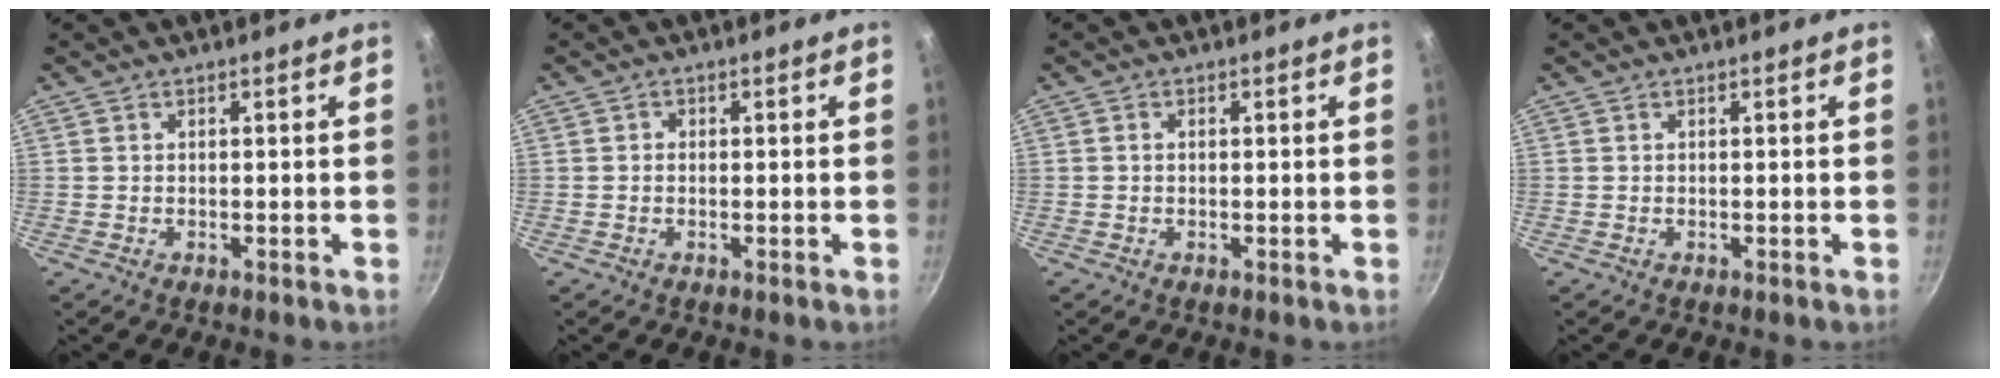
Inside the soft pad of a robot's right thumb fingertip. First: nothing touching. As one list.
[{"total": 0.7, "force": [-0.2, 0.6, 0.1], "torque": [0.000, 0.003, -0.004]}, {"total": 0.5, "force": [0.0, 0.4, 0.3], "torque": [-0.005, 0.004, -0.001]}, {"total": 0.0}]